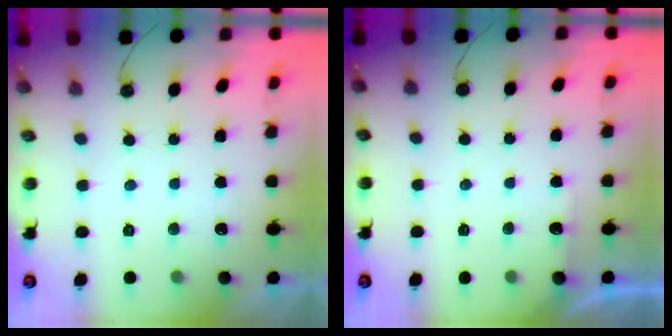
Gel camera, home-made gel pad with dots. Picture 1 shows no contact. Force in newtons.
{"total": 3.2, "press": 3.2, "slide": 0.5}